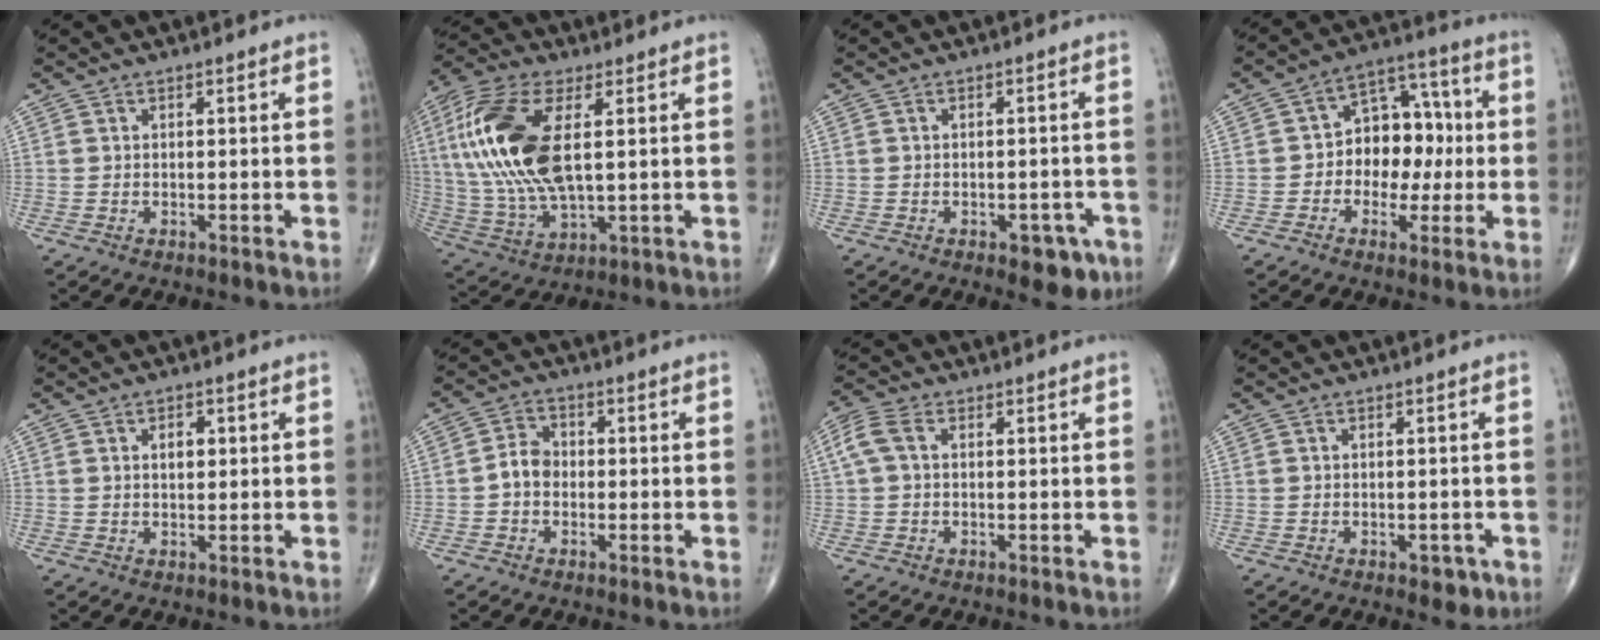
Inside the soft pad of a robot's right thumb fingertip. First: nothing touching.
{"total": 20.3, "force": [3.8, 9.2, 17.8], "torque": [-0.394, -0.006, 0.070]}
{"total": 5.2, "force": [-2.7, 2.9, 3.5], "torque": [-0.021, 0.014, -0.029]}
{"total": 12.0, "force": [-0.5, 8.6, 8.4], "torque": [-0.076, 0.038, -0.017]}
{"total": 2.8, "force": [0.6, 1.7, 2.1], "torque": [-0.023, 0.000, 0.009]}
{"total": 4.4, "force": [-0.8, 3.4, 2.6], "torque": [-0.036, 0.017, -0.024]}
{"total": 4.5, "force": [0.6, 2.7, 3.6], "torque": [-0.095, 0.016, 0.008]}
{"total": 2.8, "force": [-1.3, 1.7, 1.8], "torque": [-0.008, 0.002, -0.014]}